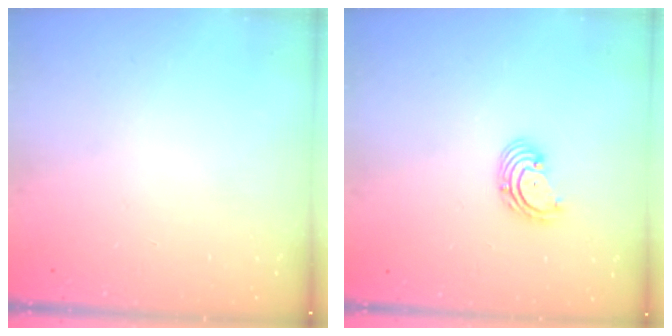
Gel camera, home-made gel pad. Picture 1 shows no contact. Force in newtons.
{"total": 2.7, "press": 2.7, "slide": 0.1}